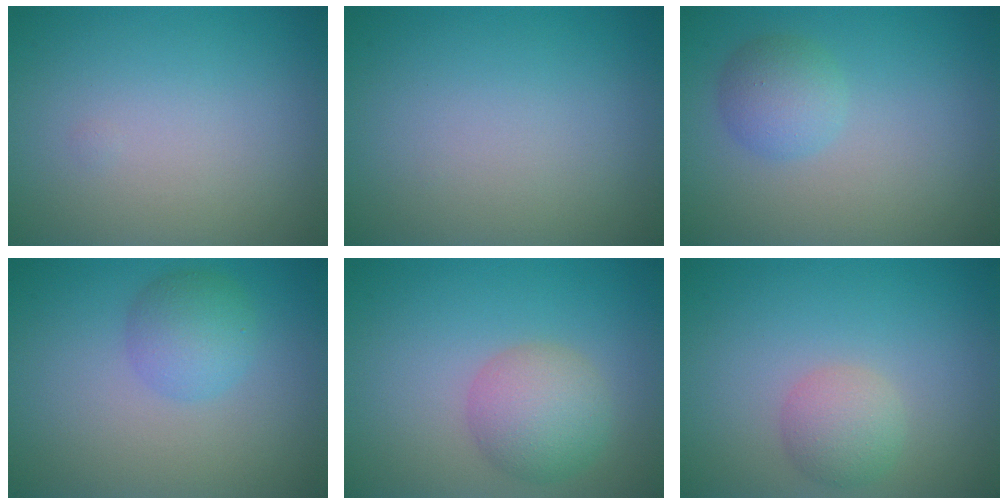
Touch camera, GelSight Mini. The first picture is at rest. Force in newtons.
{"total": 0.0}
{"total": 2.6, "press": 2.6, "slide": 0.1}
{"total": 3.0, "press": 2.9, "slide": 0.2}
{"total": 4.2, "press": 4.2, "slide": 0.1}
{"total": 2.6, "press": 2.6, "slide": 0.1}